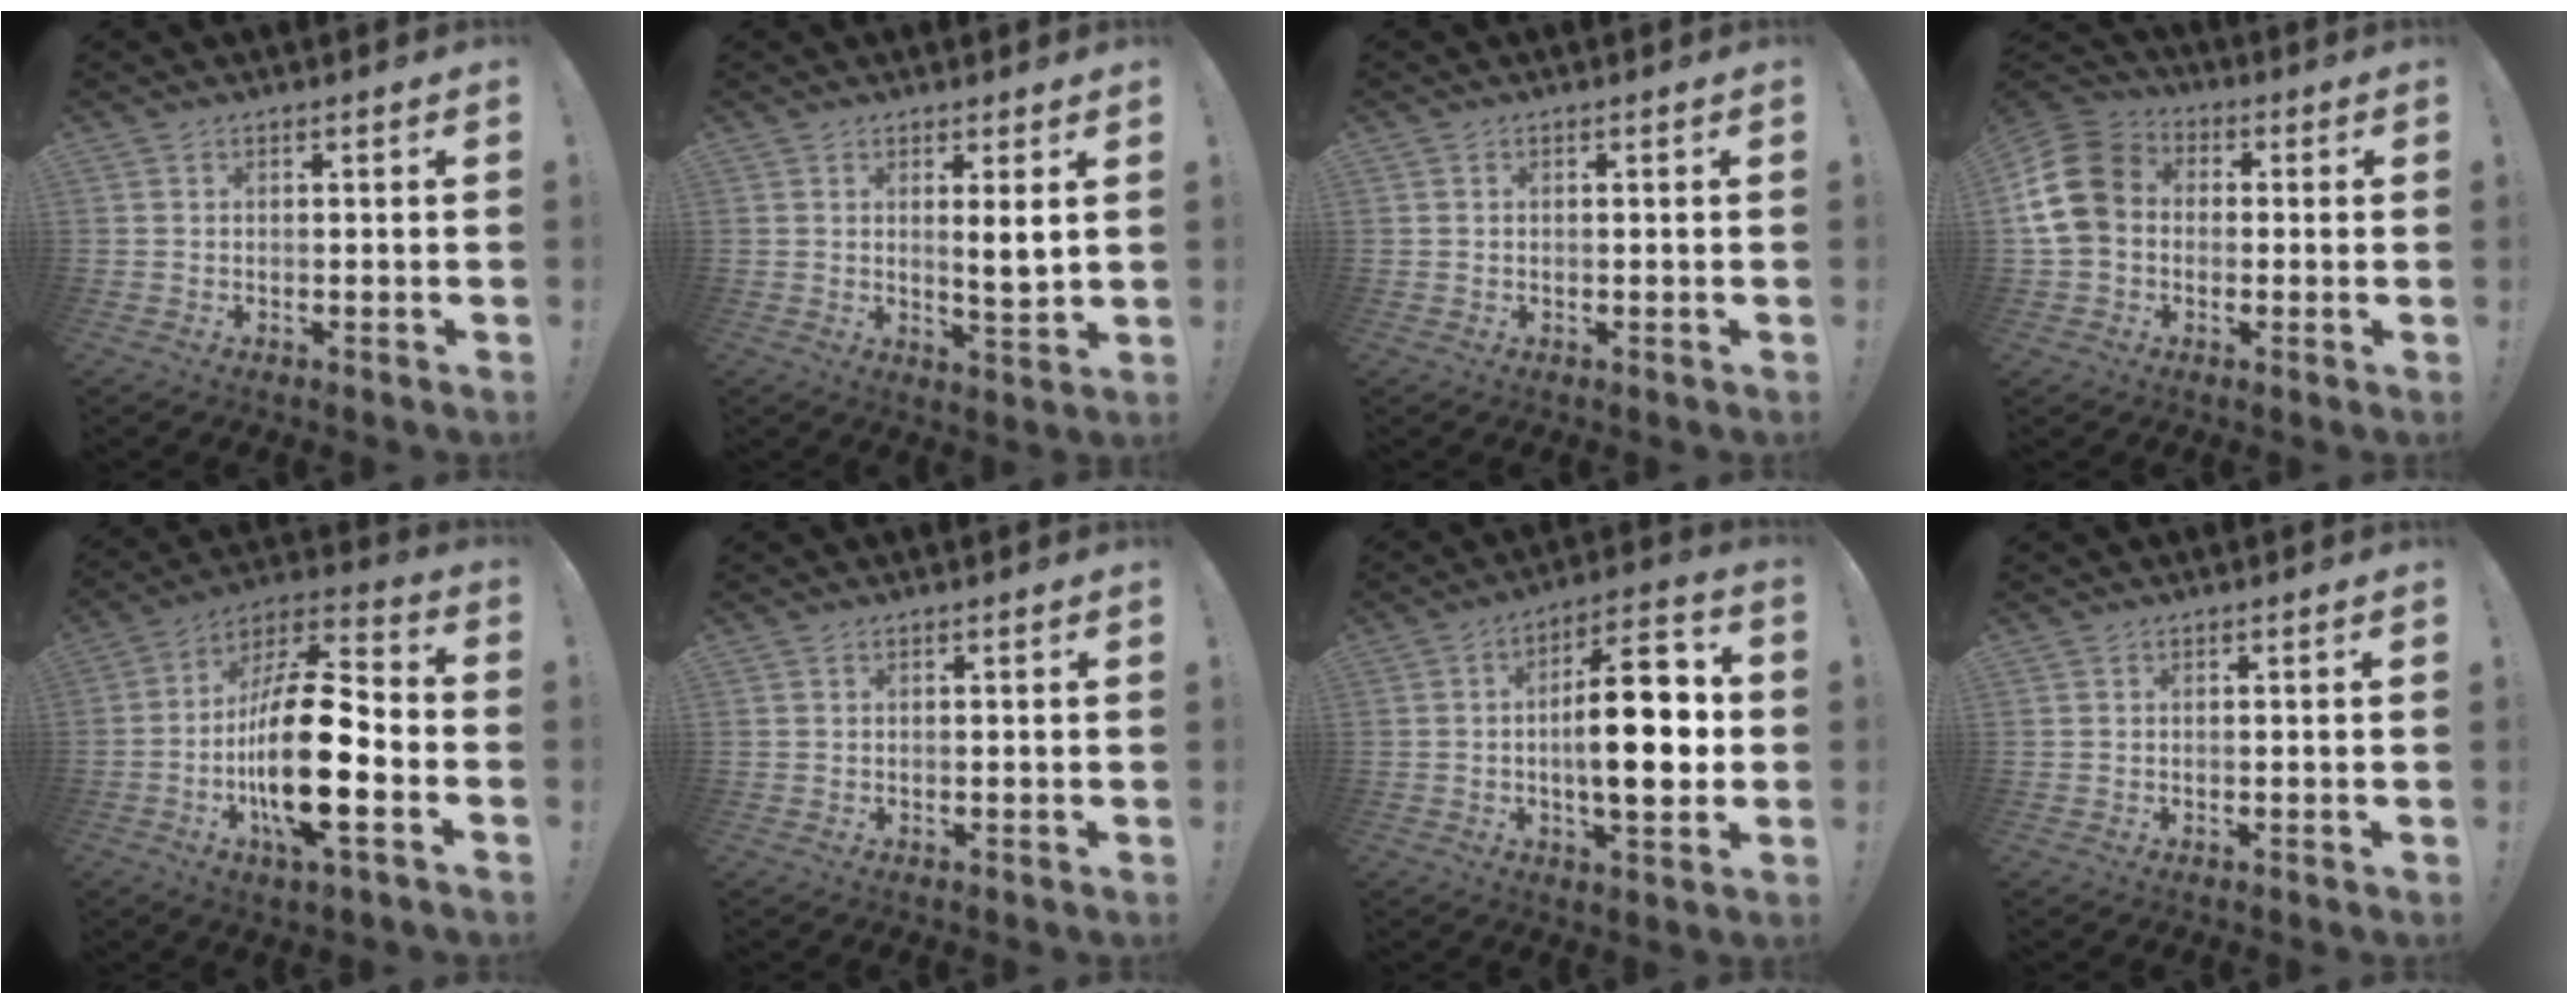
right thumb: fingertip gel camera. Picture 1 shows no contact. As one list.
[{"total": 5.9, "force": [1.7, 0.6, 5.6], "torque": [-0.078, -0.018, 0.020]}, {"total": 0.6, "force": [0.3, 0.4, 0.2], "torque": [-0.007, 0.003, 0.006]}, {"total": 14.5, "force": [0.3, 11.6, 8.6], "torque": [-0.162, 0.023, 0.011]}, {"total": 23.7, "force": [-5.4, 7.6, 21.8], "torque": [-0.416, 0.025, -0.091]}, {"total": 0.0}, {"total": 18.2, "force": [-0.9, 6.8, 16.9], "torque": [-0.258, 0.002, -0.021]}, {"total": 0.0}]